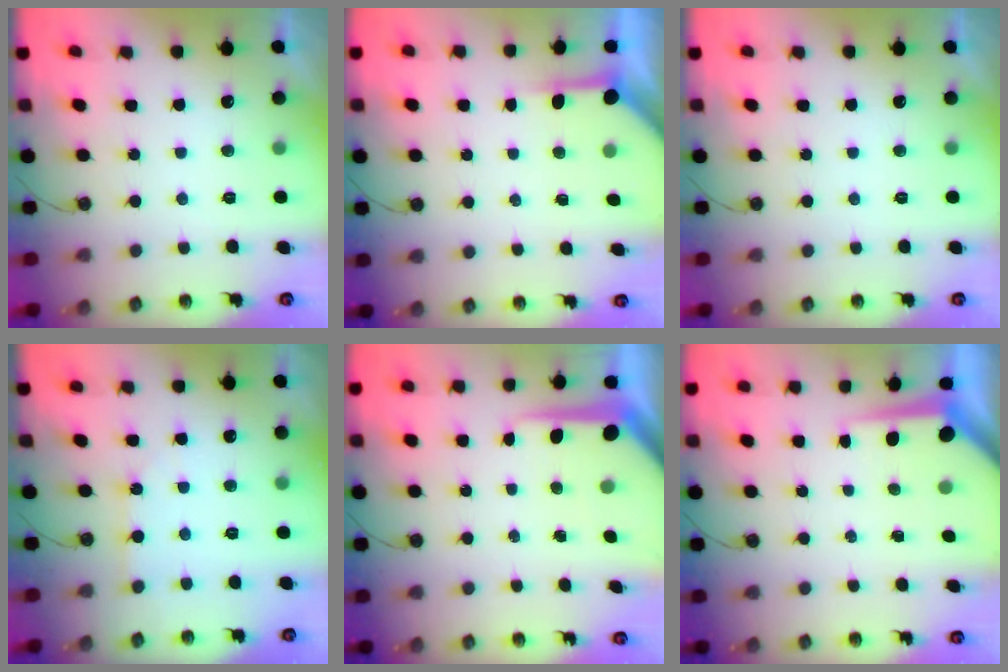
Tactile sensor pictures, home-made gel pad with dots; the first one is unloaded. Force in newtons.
{"total": 3.9, "press": 3.9, "slide": 0.4}
{"total": 0.0}
{"total": 4.1, "press": 4.1, "slide": 0.4}
{"total": 8.1, "press": 8.1, "slide": 0.7}
{"total": 5.7, "press": 5.7, "slide": 0.5}